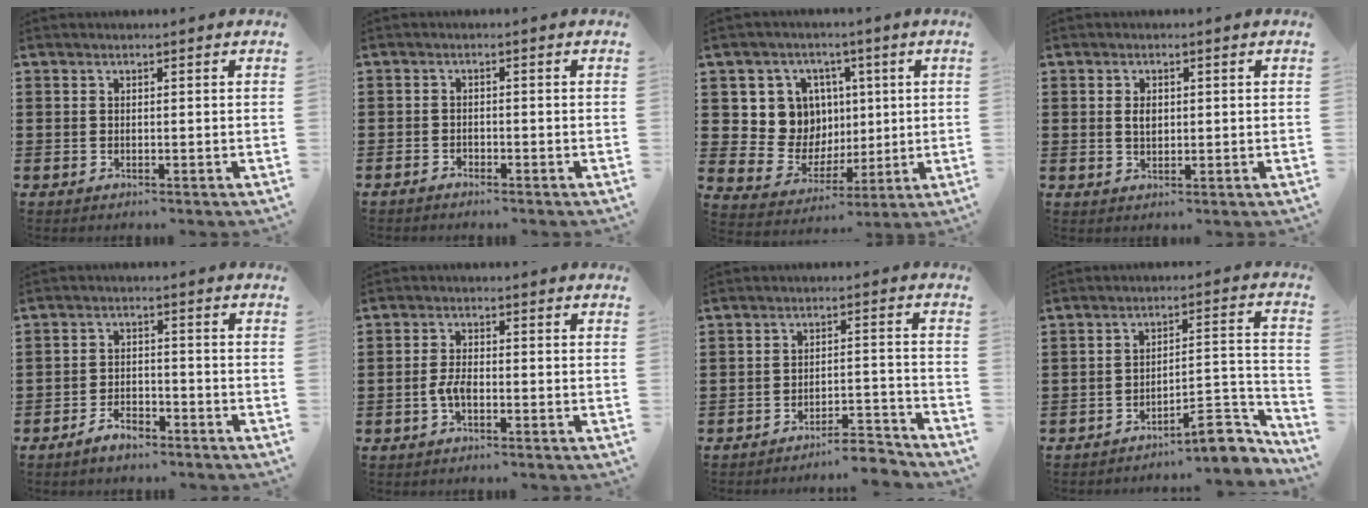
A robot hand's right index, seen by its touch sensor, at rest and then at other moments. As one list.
[{"total": 1.2, "force": [-1.1, 0.3, 0.1], "torque": [-0.006, 0.003, -0.024]}, {"total": 9.8, "force": [2.3, 9.2, 2.3], "torque": [-0.071, -0.016, 0.052]}, {"total": 2.7, "force": [0.4, 1.6, 2.2], "torque": [-0.046, 0.007, 0.006]}, {"total": 3.6, "force": [-3.2, 1.2, 1.2], "torque": [-0.021, 0.012, -0.062]}, {"total": 2.9, "force": [-1.1, 1.1, 2.4], "torque": [-0.067, -0.006, -0.027]}, {"total": 4.9, "force": [-4.7, 0.2, 1.4], "torque": [-0.026, -0.001, -0.093]}, {"total": 9.1, "force": [-6.8, 2.7, 5.4], "torque": [-0.064, 0.016, -0.122]}]